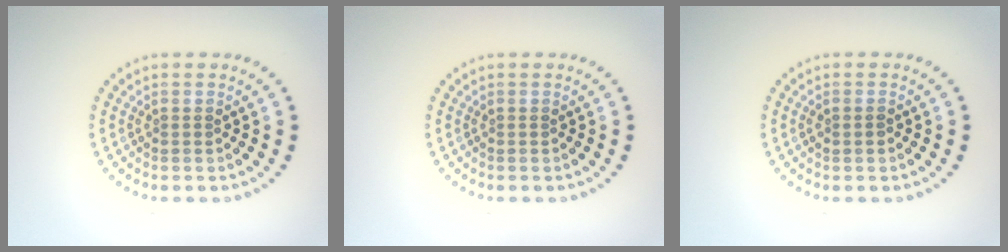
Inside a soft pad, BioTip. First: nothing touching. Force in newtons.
{"total": 0.0}
{"total": 0.8, "press": 0.8, "slide": 0.0}